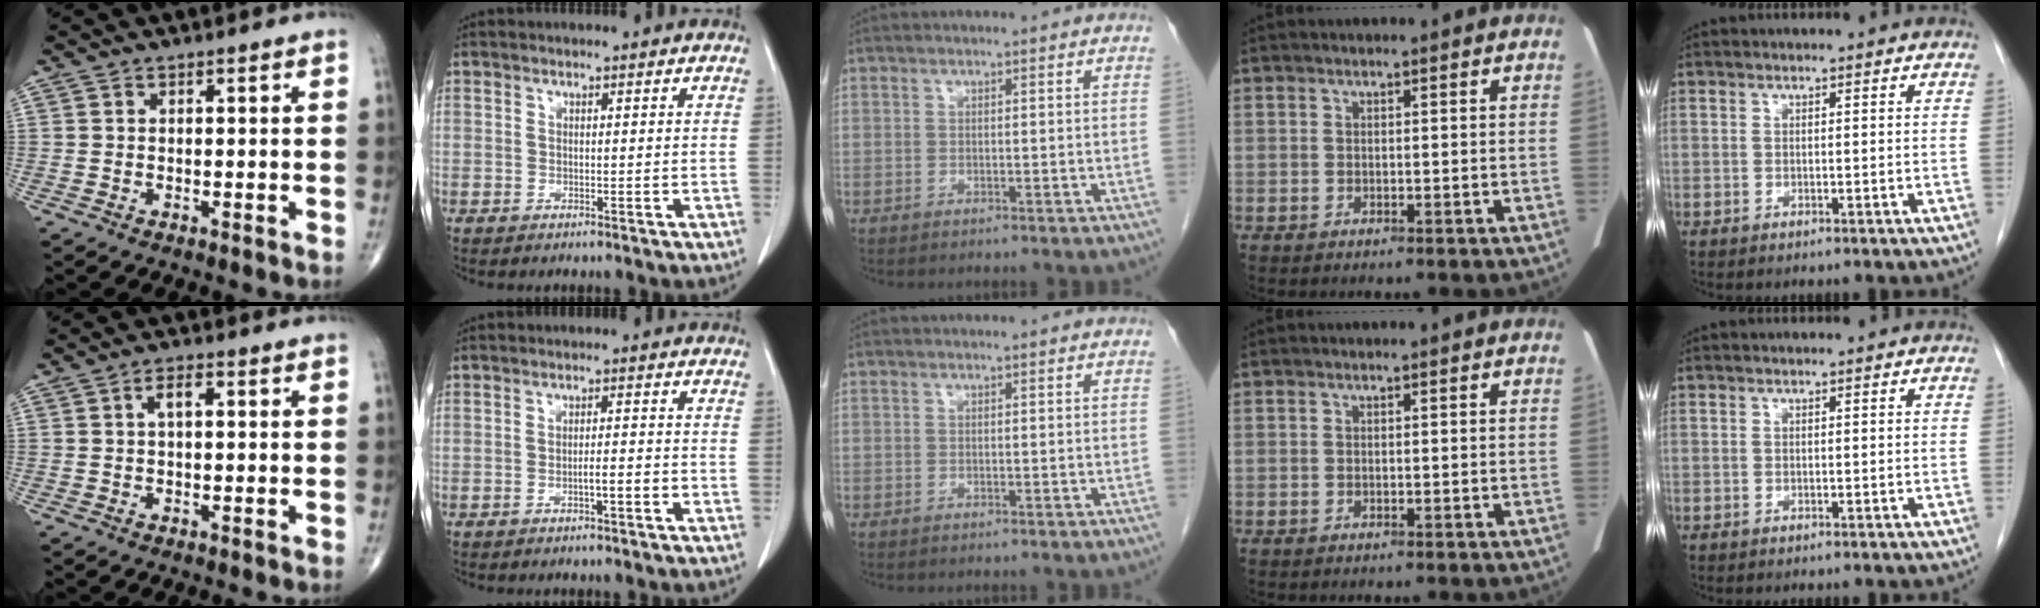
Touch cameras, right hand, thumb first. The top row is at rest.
{"thumb": {"total": 2.7, "force": [0.5, 1.2, 2.4], "torque": [-0.044, 0.008, 0.007]}, "index": {"total": 2.5, "force": [-1.2, 0.2, 2.2], "torque": [-0.035, 0.002, -0.018]}}